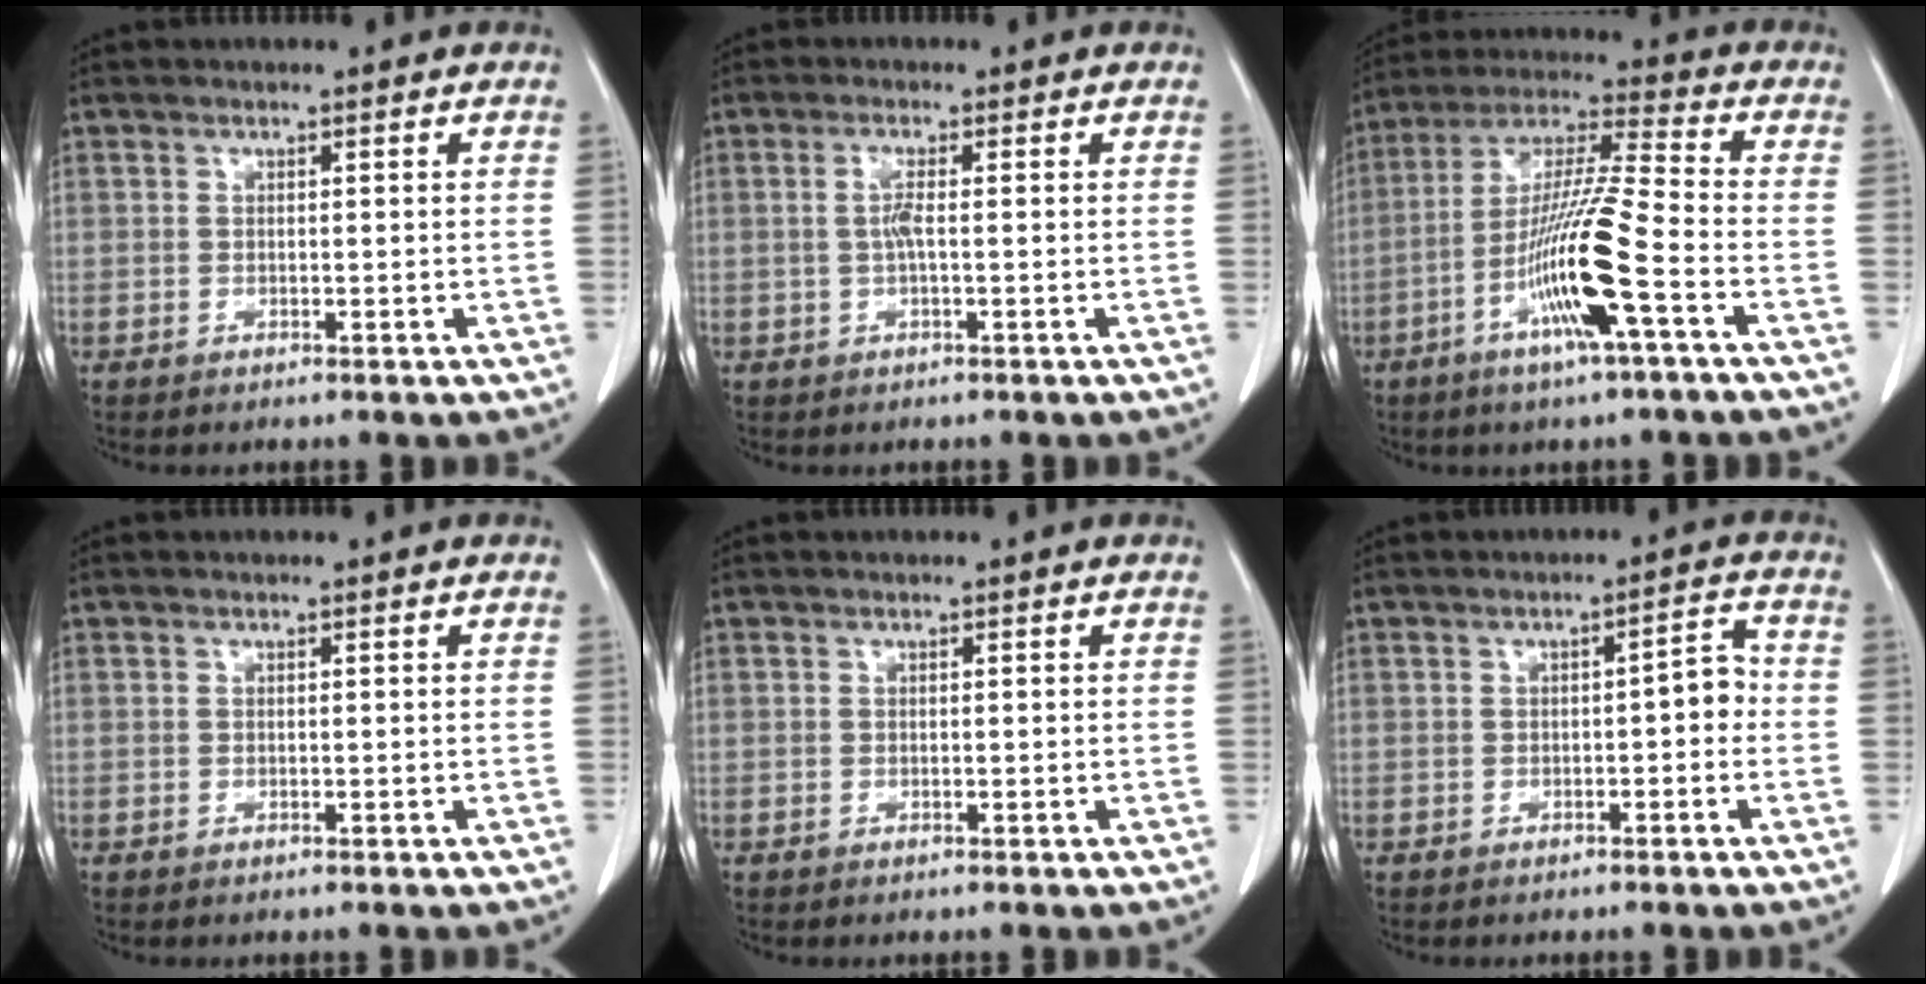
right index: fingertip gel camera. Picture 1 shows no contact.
{"total": 2.3, "force": [0.0, 0.1, 2.3], "torque": [-0.049, 0.001, 0.000]}
{"total": 14.1, "force": [-5.3, -0.3, 13.1], "torque": [-0.258, -0.006, -0.105]}
{"total": 0.0}
{"total": 0.0}
{"total": 3.5, "force": [-0.6, 1.2, 3.2], "torque": [-0.041, 0.017, -0.009]}